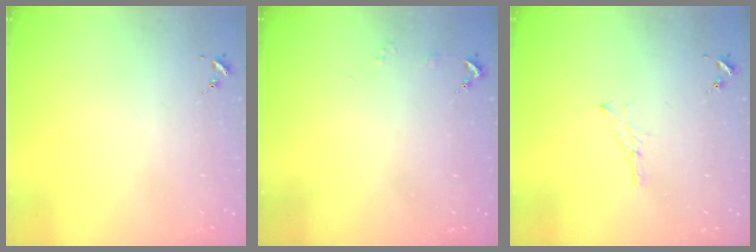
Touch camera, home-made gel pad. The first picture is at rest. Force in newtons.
{"total": 2.9, "press": 2.8, "slide": 0.3}
{"total": 3.5, "press": 3.5, "slide": 0.4}